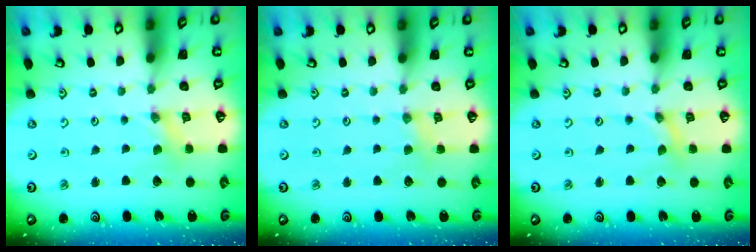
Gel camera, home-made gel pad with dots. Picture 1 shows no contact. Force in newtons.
{"total": 2.9, "press": 2.9, "slide": 0.4}
{"total": 0.0}